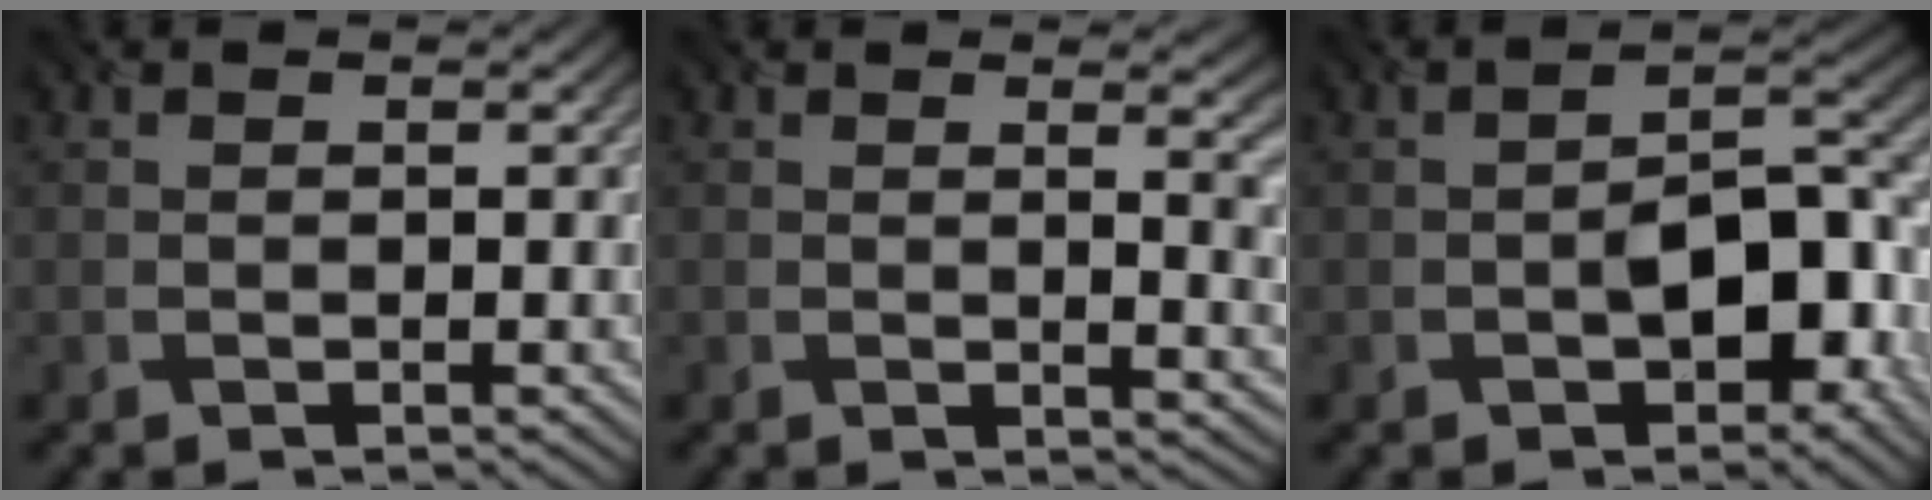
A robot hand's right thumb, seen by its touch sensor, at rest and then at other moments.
{"total": 4.6, "force": [0.8, 1.5, 4.3], "torque": [-0.054, 0.001, 0.016]}
{"total": 7.4, "force": [-2.4, 3.9, 5.8], "torque": [-0.082, 0.002, -0.037]}